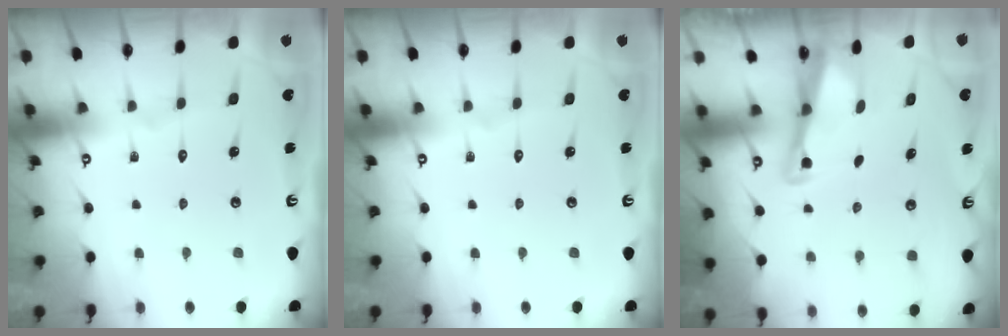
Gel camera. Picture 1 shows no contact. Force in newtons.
{"total": 0.0}
{"total": 2.5, "press": 2.5, "slide": 0.0}